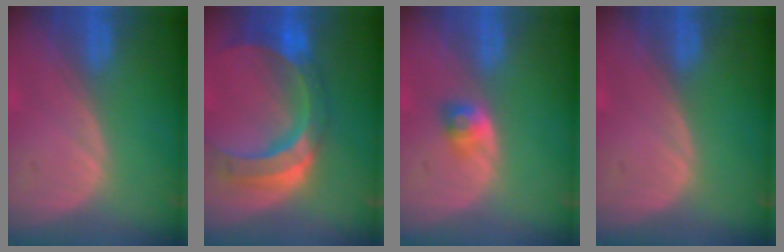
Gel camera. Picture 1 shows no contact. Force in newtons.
{"total": 11.4, "press": 9.6, "slide": 6.0}
{"total": 2.7, "press": 2.4, "slide": 1.3}
{"total": 0.0}